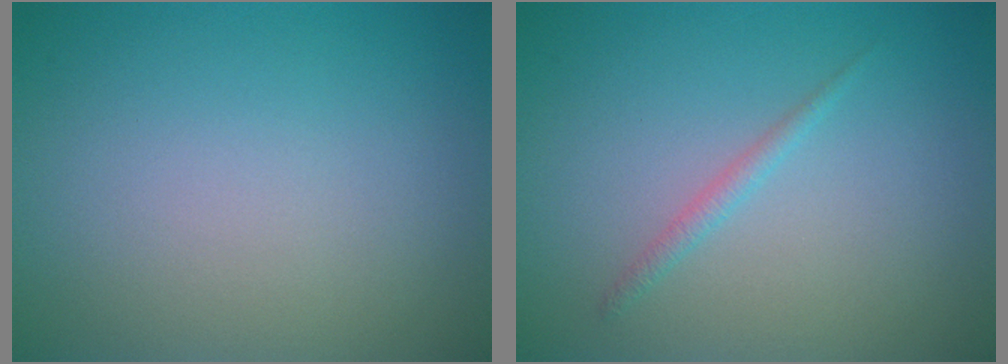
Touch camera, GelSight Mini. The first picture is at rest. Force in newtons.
{"total": 1.0, "press": 1.0, "slide": 0.1}